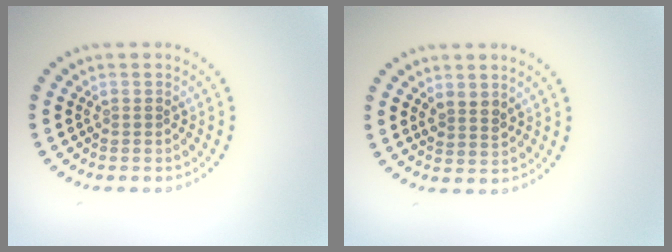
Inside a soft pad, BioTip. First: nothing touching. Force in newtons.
{"total": 1.6, "press": 1.4, "slide": 0.7}